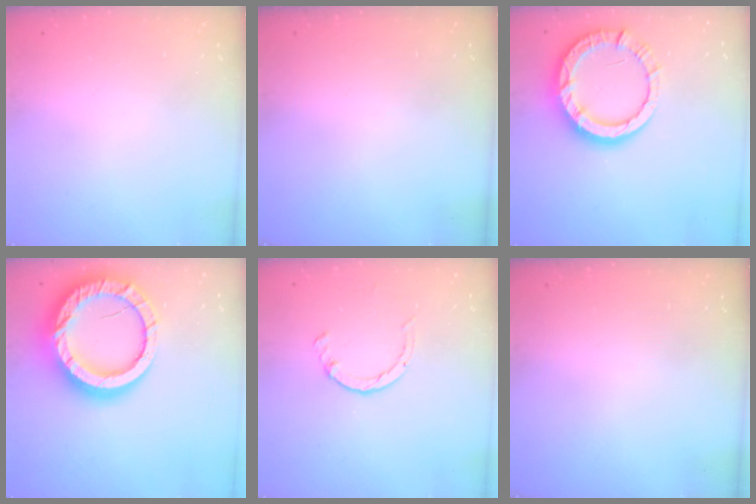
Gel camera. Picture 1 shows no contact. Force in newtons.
{"total": 0.0}
{"total": 13.3, "press": 13.2, "slide": 1.6}
{"total": 25.1, "press": 25.0, "slide": 2.5}
{"total": 2.6, "press": 2.6, "slide": 0.4}
{"total": 0.0}